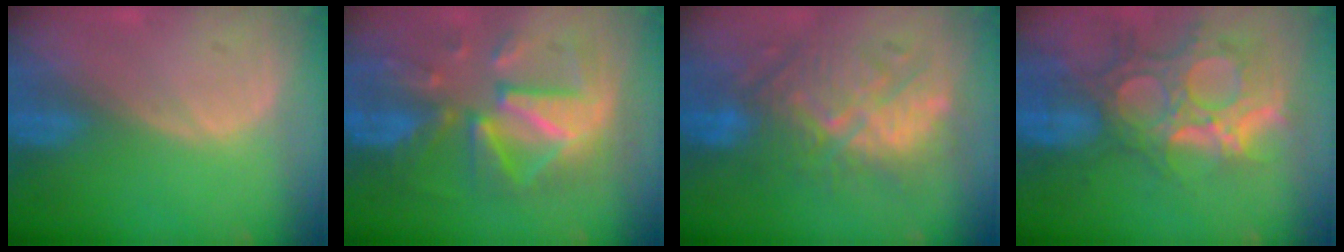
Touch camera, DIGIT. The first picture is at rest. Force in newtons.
{"total": 11.8, "press": 11.8, "slide": 1.2}
{"total": 10.2, "press": 10.2, "slide": 0.3}
{"total": 13.3, "press": 11.4, "slide": 6.9}